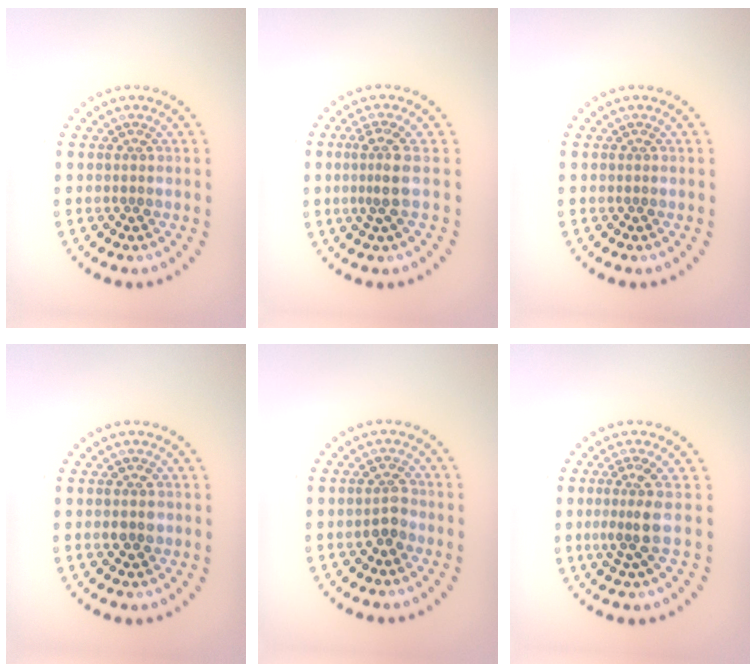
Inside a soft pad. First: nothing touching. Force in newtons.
{"total": 2.5, "press": 1.8, "slide": 1.8}
{"total": 0.0}
{"total": 1.2, "press": 1.2, "slide": 0.1}
{"total": 2.0, "press": 2.0, "slide": 0.5}
{"total": 2.8, "press": 2.1, "slide": 1.9}